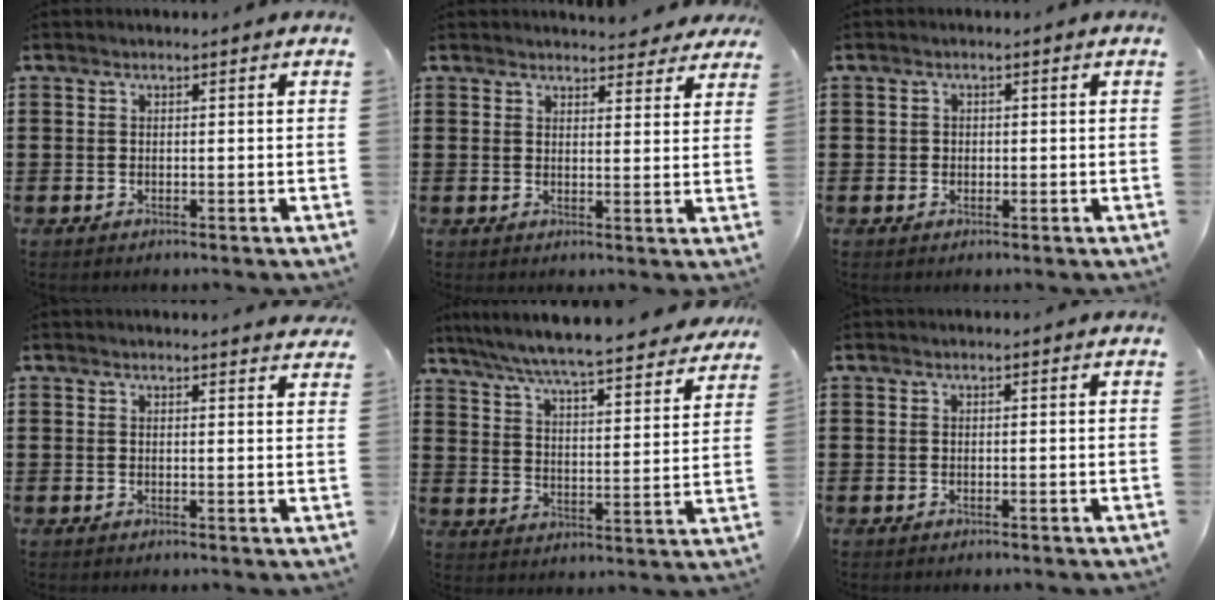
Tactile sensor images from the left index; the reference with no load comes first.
{"total": 3.4, "force": [3.3, 0.6, 0.7], "torque": [-0.005, -0.016, 0.058]}
{"total": 1.0, "force": [0.0, 1.0, 0.2], "torque": [-0.008, 0.007, -0.002]}
{"total": 1.7, "force": [1.6, 0.0, 0.5], "torque": [-0.005, -0.003, 0.031]}
{"total": 6.1, "force": [5.8, -0.6, 1.9], "torque": [-0.065, -0.046, 0.094]}
{"total": 0.0}